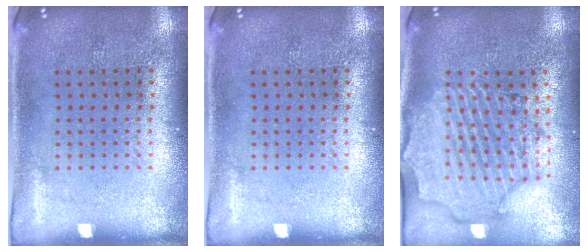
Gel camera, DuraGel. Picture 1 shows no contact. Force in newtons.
{"total": 0.0}
{"total": 2.6, "press": 2.4, "slide": 1.1}